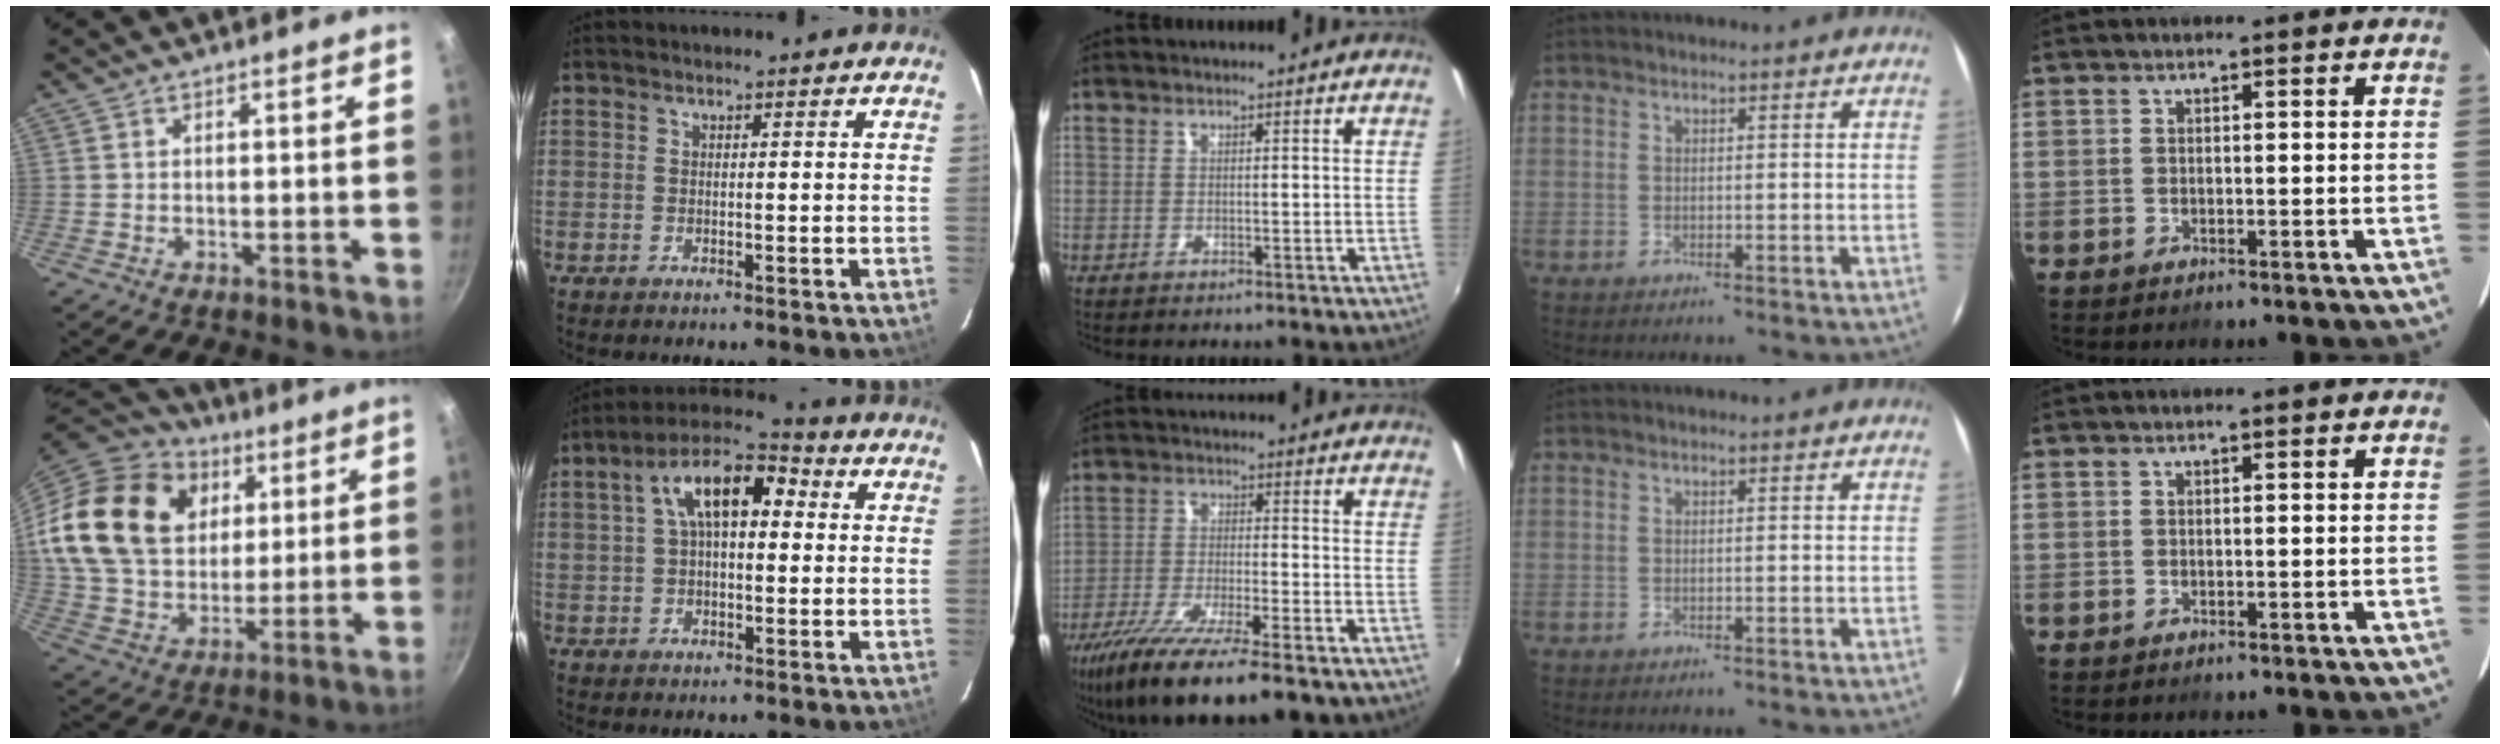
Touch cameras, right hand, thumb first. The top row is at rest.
{"thumb": {"total": 27.4, "force": [9.3, 20.2, 16.1], "torque": [-0.284, -0.002, 0.173]}, "index": {"total": 11.8, "force": [2.6, 5.9, 9.8], "torque": [-0.172, 0.036, 0.034]}, "middle": {"total": 16.8, "force": [-12.1, 2.9, 11.3], "torque": [-0.224, -0.050, -0.206]}}